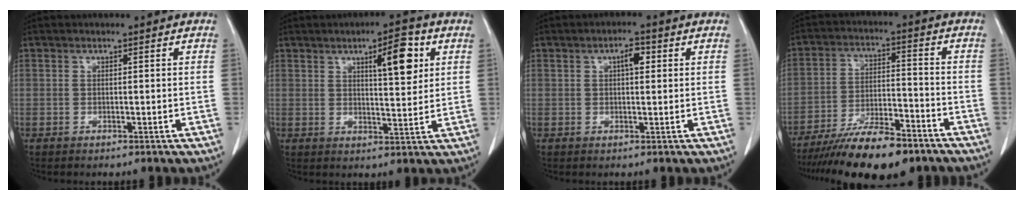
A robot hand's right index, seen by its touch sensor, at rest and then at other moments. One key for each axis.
{"total": 7.6, "fx": 3.2, "fy": 1.7, "fz": 6.7, "tx": -0.101, "ty": 0.002, "tz": 0.048}
{"total": 2.8, "fx": 0.9, "fy": 1.0, "fz": 2.4, "tx": -0.042, "ty": 0.006, "tz": 0.013}
{"total": 15.1, "fx": -11.6, "fy": 3.2, "fz": 9.2, "tx": -0.162, "ty": -0.014, "tz": -0.199}